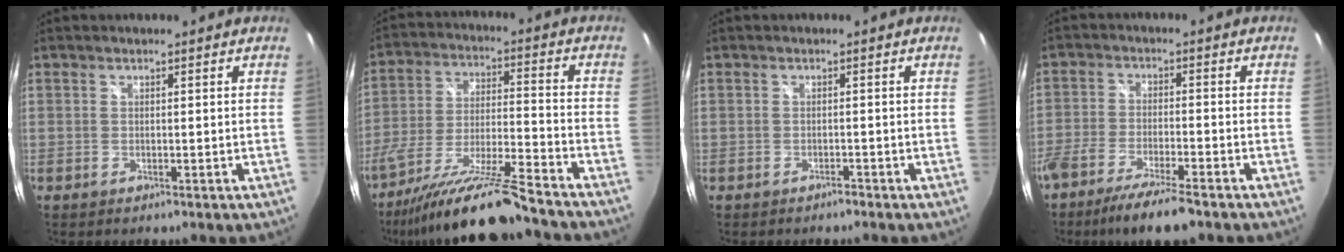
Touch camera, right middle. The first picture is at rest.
{"total": 17.9, "force": [-15.0, 0.0, 9.8], "torque": [-0.192, -0.036, -0.257]}
{"total": 1.0, "force": [-0.9, 0.3, 0.2], "torque": [-0.004, 0.000, -0.016]}
{"total": 10.3, "force": [-8.0, 1.5, 6.3], "torque": [-0.135, -0.023, -0.141]}